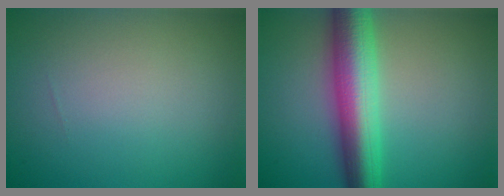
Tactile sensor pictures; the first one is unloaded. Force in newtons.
{"total": 8.2, "press": 8.2, "slide": 0.0}